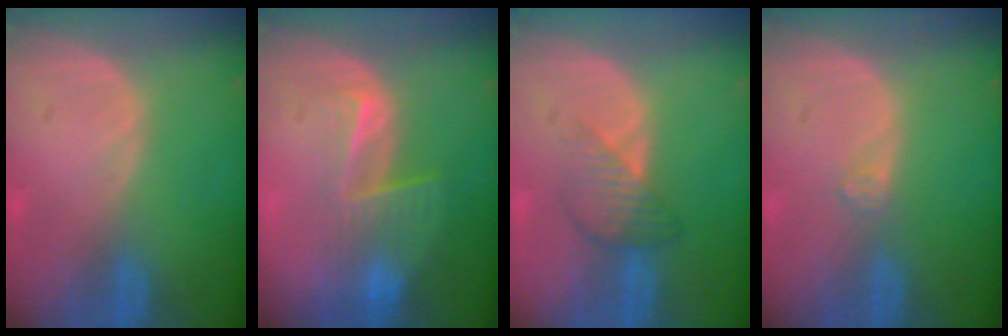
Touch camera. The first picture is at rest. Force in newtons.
{"total": 6.6, "press": 5.6, "slide": 3.5}
{"total": 3.7, "press": 3.6, "slide": 0.2}
{"total": 1.1, "press": 1.0, "slide": 0.2}